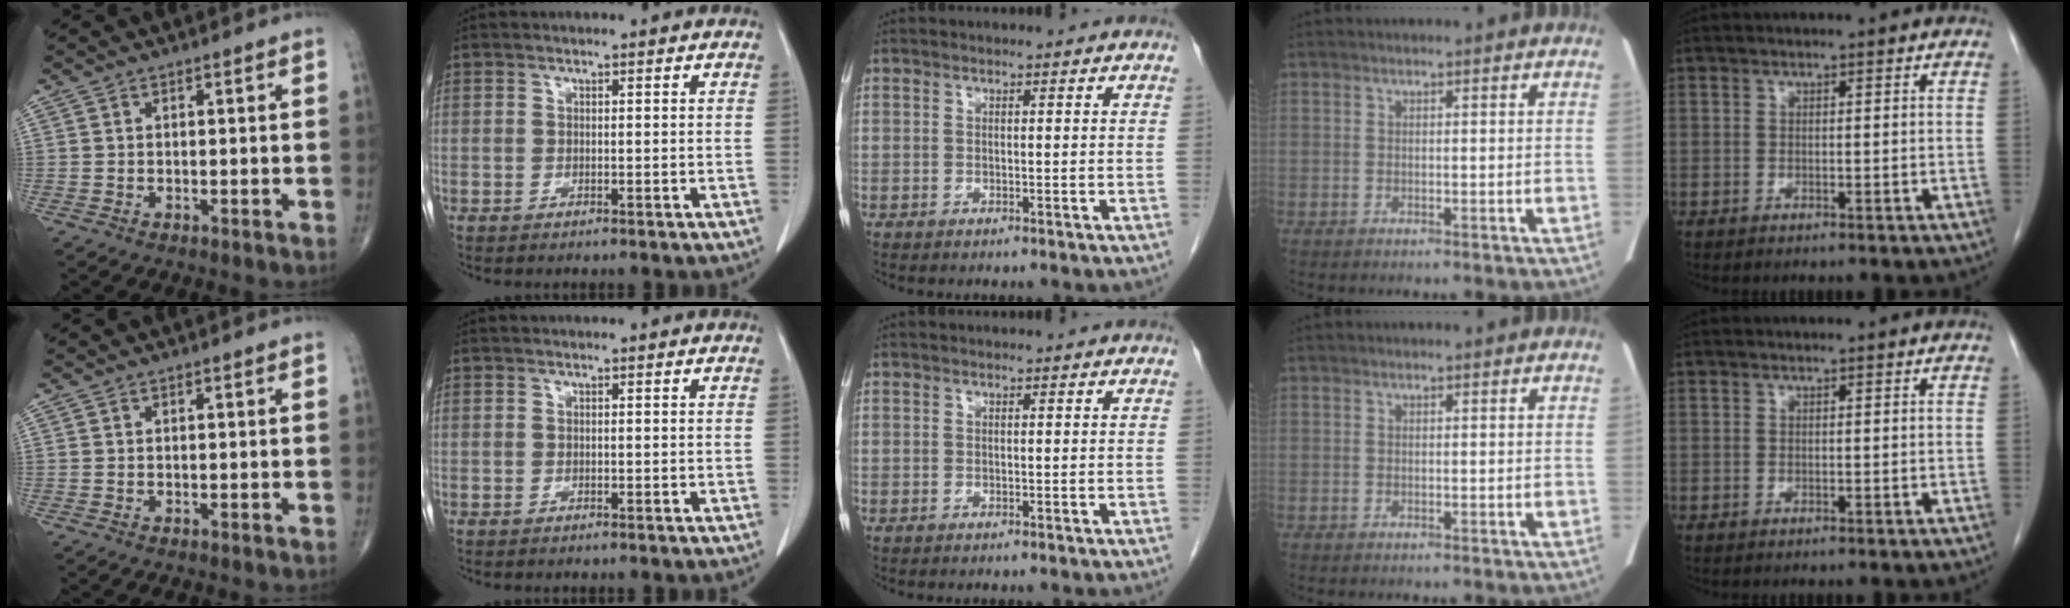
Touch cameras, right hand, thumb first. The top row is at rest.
{}